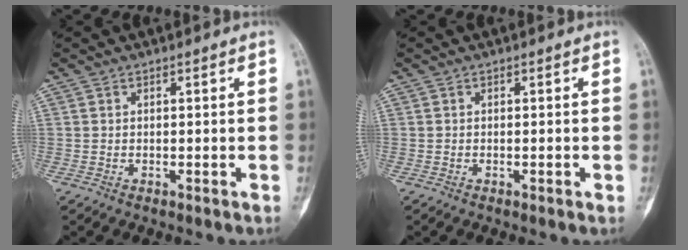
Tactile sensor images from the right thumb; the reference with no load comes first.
{"total": 0.7, "force": [-0.2, 0.2, 0.6], "torque": [-0.010, -0.001, -0.002]}